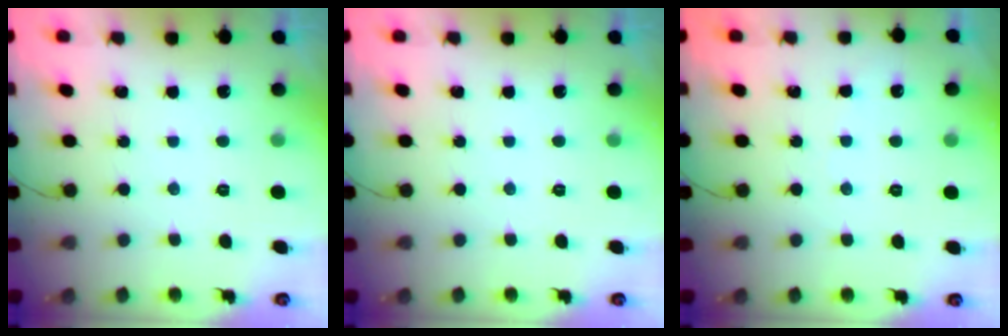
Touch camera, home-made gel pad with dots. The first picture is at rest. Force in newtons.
{"total": 0.0}
{"total": 1.9, "press": 1.8, "slide": 0.2}